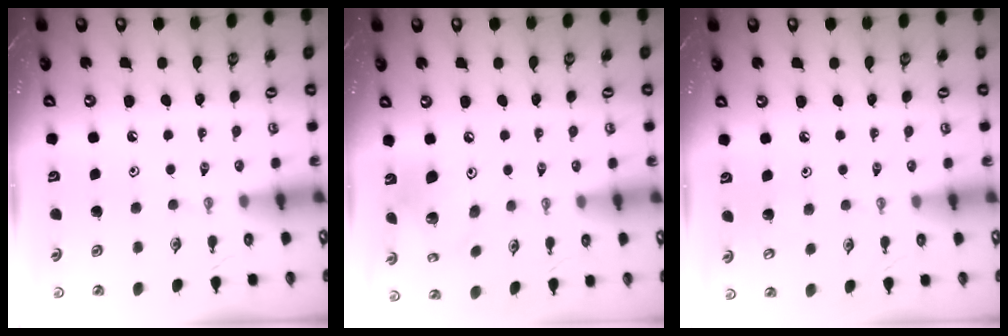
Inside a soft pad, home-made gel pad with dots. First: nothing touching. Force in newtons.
{"total": 13.5, "press": 13.3, "slide": 2.5}
{"total": 4.5, "press": 4.4, "slide": 0.4}